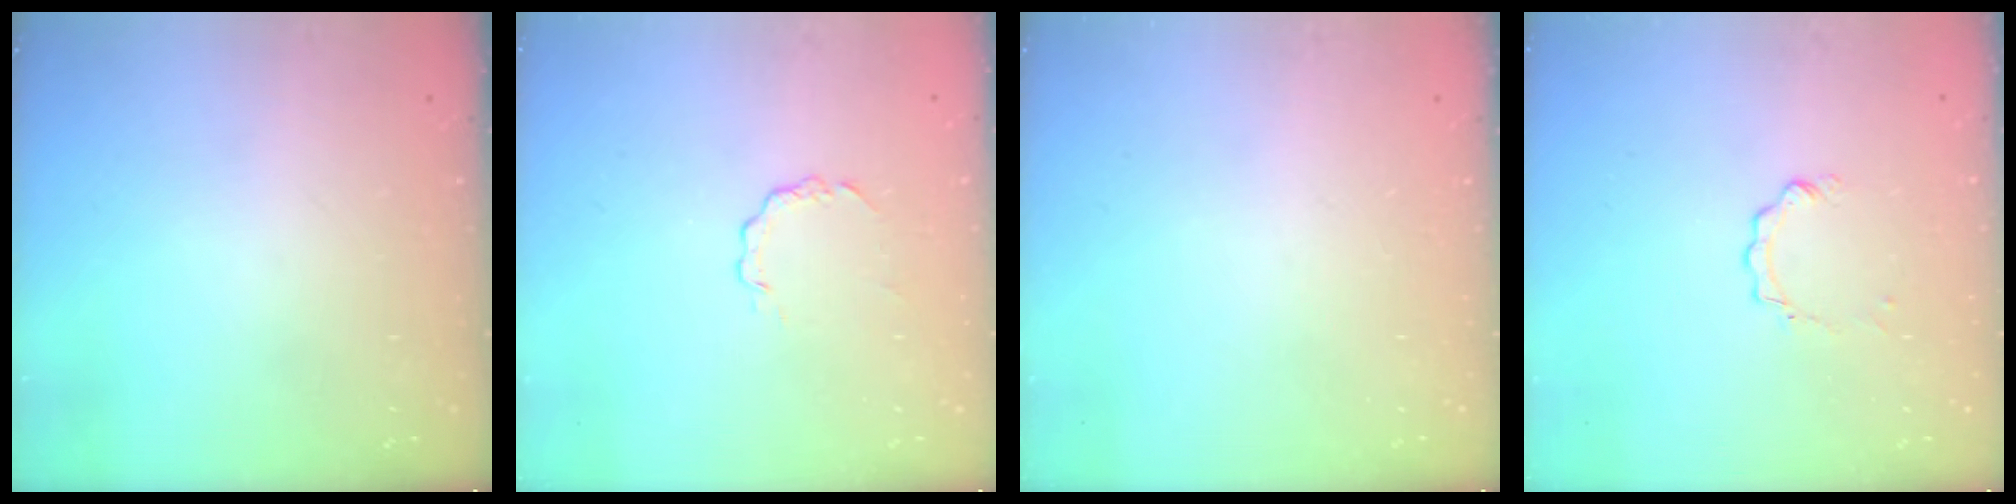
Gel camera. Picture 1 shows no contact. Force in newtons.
{"total": 1.7, "press": 1.7, "slide": 0.2}
{"total": 0.0}
{"total": 2.3, "press": 2.3, "slide": 0.3}